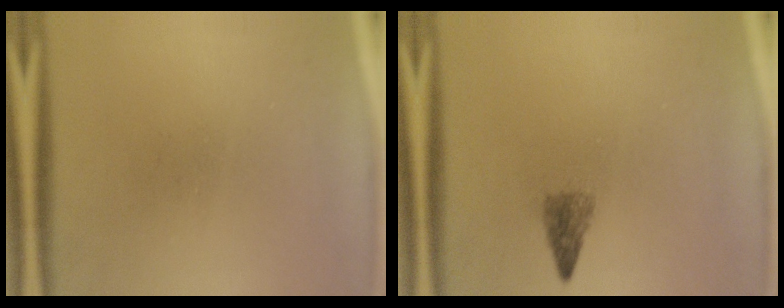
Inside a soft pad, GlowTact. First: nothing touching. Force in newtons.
{"total": 2.2}